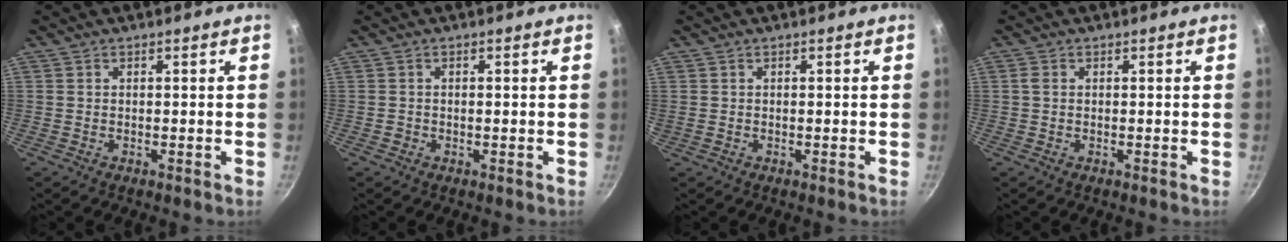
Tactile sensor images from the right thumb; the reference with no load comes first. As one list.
[{"total": 0.5, "force": [-0.1, 0.4, 0.3], "torque": [-0.005, 0.003, -0.002]}, {"total": 0.0}, {"total": 1.0, "force": [0.1, 0.7, 0.6], "torque": [-0.013, 0.003, 0.002]}]